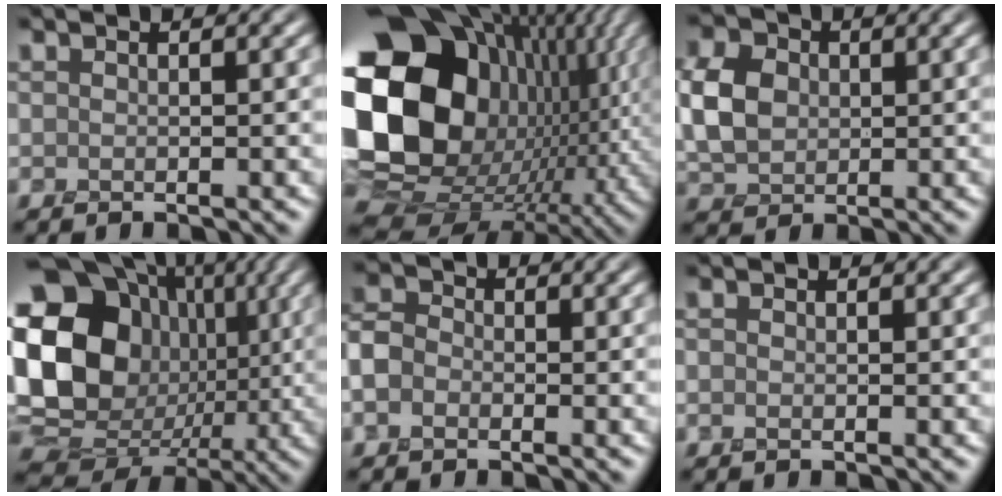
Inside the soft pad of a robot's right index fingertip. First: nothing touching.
{"total": 21.6, "force": [2.0, 15.7, 14.7], "torque": [-0.326, -0.047, 0.067]}
{"total": 5.5, "force": [0.3, 4.2, 3.5], "torque": [-0.093, 0.010, 0.005]}
{"total": 19.3, "force": [1.9, 15.8, 11.0], "torque": [-0.229, 0.010, 0.033]}
{"total": 3.5, "force": [-1.3, 2.8, 1.7], "torque": [-0.031, 0.005, -0.034]}
{"total": 0.0}